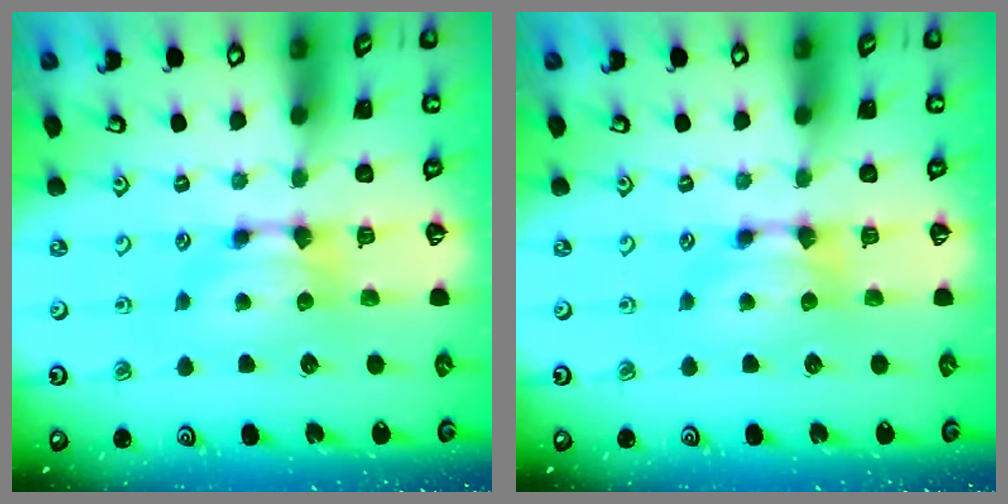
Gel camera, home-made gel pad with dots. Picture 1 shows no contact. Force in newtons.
{"total": 0.0}